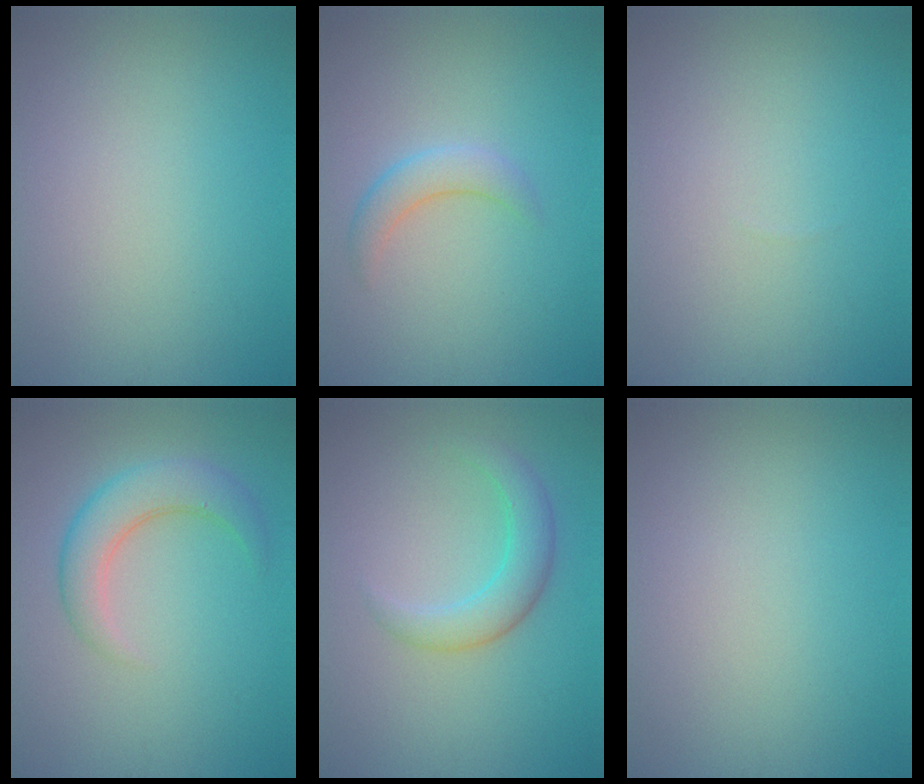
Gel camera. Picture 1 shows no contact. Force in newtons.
{"total": 2.3, "press": 2.3, "slide": 0.0}
{"total": 0.0}
{"total": 4.2, "press": 4.2, "slide": 0.1}
{"total": 3.3, "press": 3.3, "slide": 0.1}
{"total": 0.0}